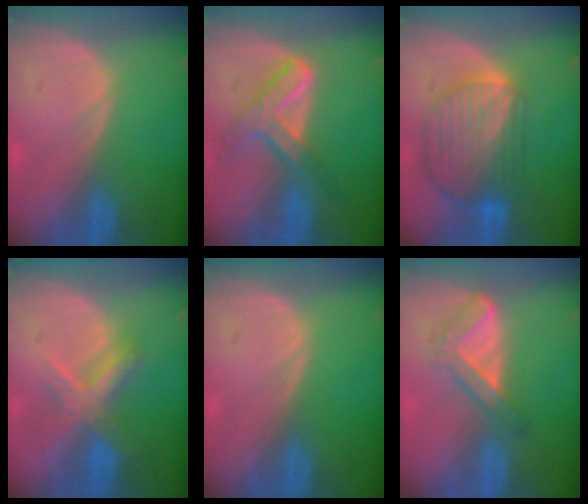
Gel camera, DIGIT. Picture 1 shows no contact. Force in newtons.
{"total": 7.2, "press": 6.0, "slide": 4.0}
{"total": 9.6, "press": 8.1, "slide": 5.1}
{"total": 7.1, "press": 6.0, "slide": 3.8}
{"total": 0.0}
{"total": 5.4, "press": 4.7, "slide": 2.7}